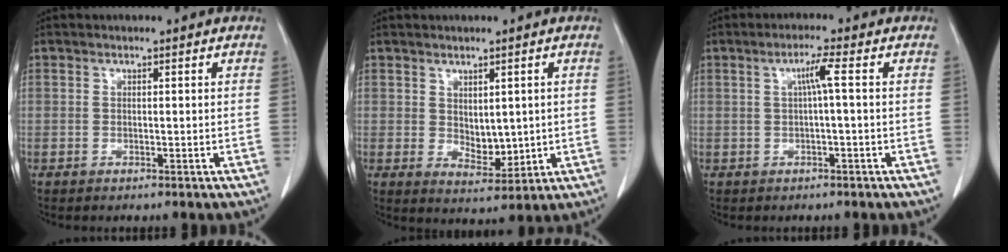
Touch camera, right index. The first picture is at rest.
{"total": 4.9, "force": [0.6, 2.8, 4.1], "torque": [-0.063, -0.006, 0.025]}
{"total": 3.1, "force": [0.5, -0.5, 3.0], "torque": [-0.055, 0.006, 0.009]}